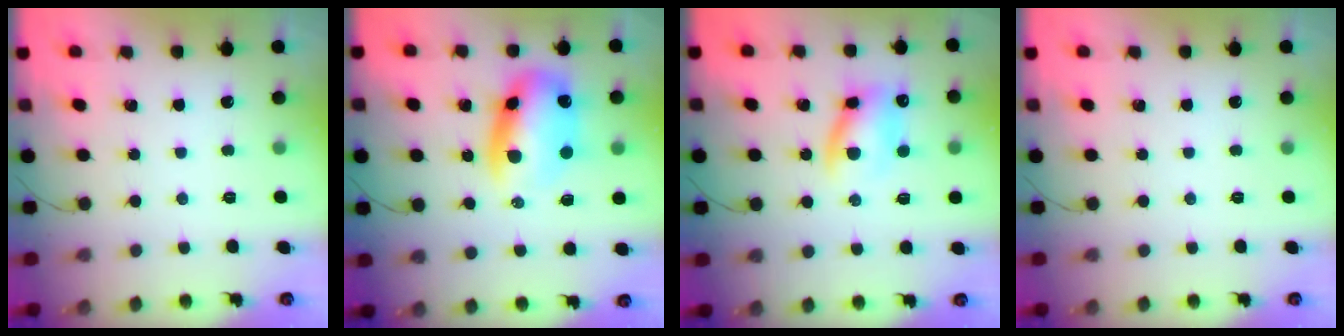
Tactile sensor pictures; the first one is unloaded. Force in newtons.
{"total": 11.9, "press": 11.5, "slide": 3.2}
{"total": 11.3, "press": 11.0, "slide": 2.4}
{"total": 0.0}